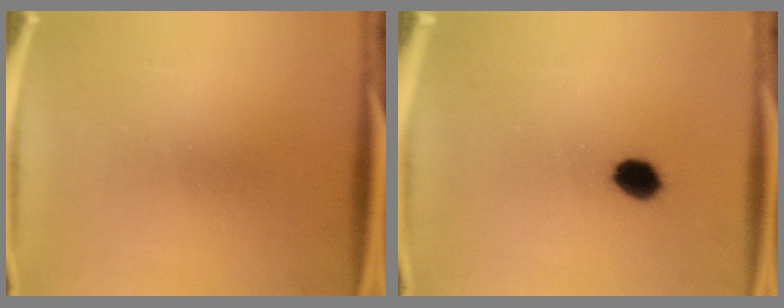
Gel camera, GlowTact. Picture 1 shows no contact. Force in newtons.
{"total": 3.8}